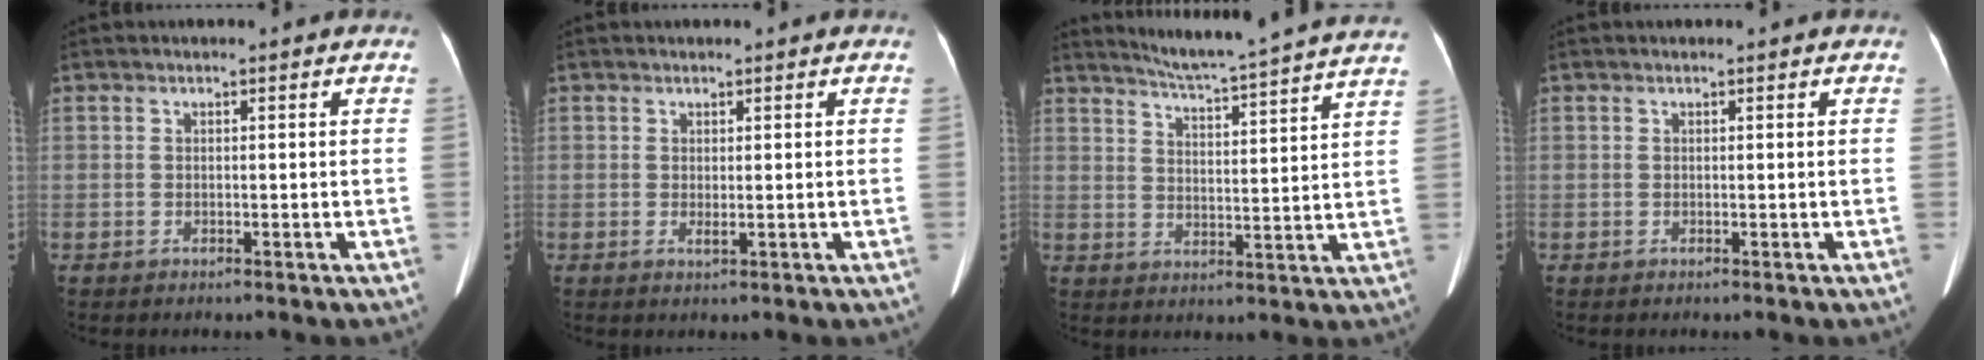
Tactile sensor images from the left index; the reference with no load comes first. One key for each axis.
{"total": 1.2, "fx": 0.5, "fy": 0.3, "fz": 1.0, "tx": -0.021, "ty": 0.001, "tz": 0.011}
{"total": 17.4, "fx": 16.0, "fy": -1.5, "fz": 6.7, "tx": -0.117, "ty": -0.034, "tz": 0.207}
{"total": 0.8, "fx": 0.7, "fy": 0.1, "fz": 0.3, "tx": -0.005, "ty": 0.012, "tz": 0.012}